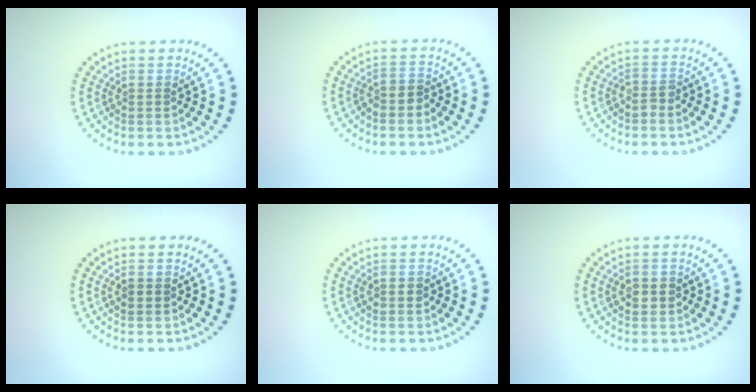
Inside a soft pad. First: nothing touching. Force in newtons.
{"total": 1.5, "press": 1.1, "slide": 1.0}
{"total": 1.2, "press": 1.0, "slide": 0.7}
{"total": 1.2, "press": 1.2, "slide": 0.1}
{"total": 1.5, "press": 1.5, "slide": 0.2}
{"total": 1.9, "press": 1.8, "slide": 0.4}